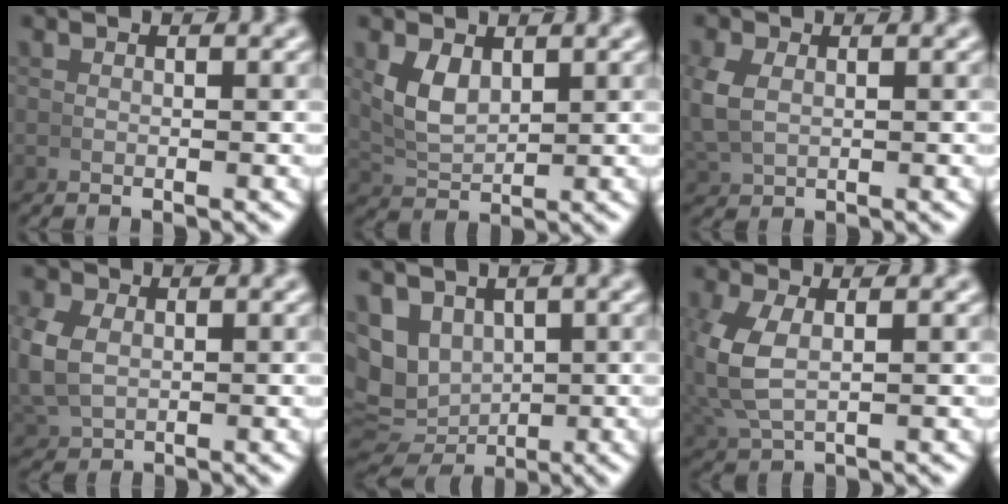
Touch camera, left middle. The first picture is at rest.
{"total": 3.3, "force": [1.3, 2.0, 2.3], "torque": [-0.055, -0.004, 0.033]}
{"total": 2.8, "force": [0.5, 2.2, 1.7], "torque": [-0.056, -0.008, 0.022]}
{"total": 3.8, "force": [0.4, 3.1, 2.1], "torque": [-0.071, -0.016, 0.024]}
{"total": 9.7, "force": [-0.1, 8.5, 4.6], "torque": [-0.129, -0.052, 0.022]}
{"total": 4.0, "force": [0.7, 2.3, 3.1], "torque": [-0.097, -0.007, 0.027]}